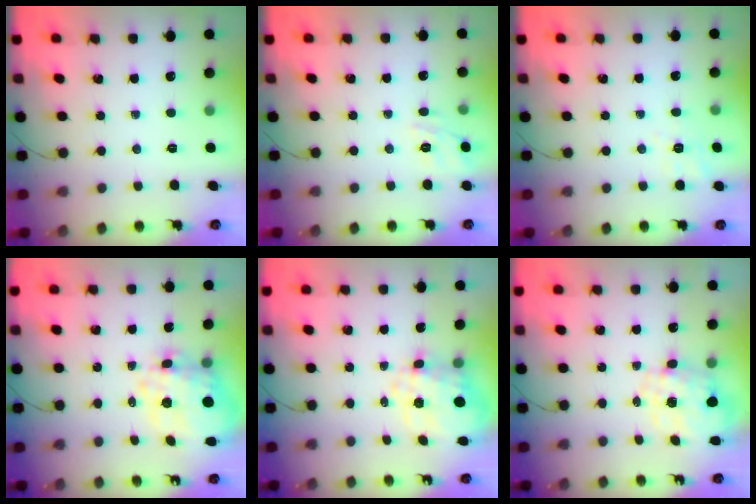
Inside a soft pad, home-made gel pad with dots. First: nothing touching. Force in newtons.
{"total": 10.7, "press": 10.6, "slide": 1.1}
{"total": 2.1, "press": 0.1, "slide": 2.1}
{"total": 8.1, "press": 7.3, "slide": 3.3}
{"total": 11.6, "press": 11.5, "slide": 1.4}
{"total": 2.5, "press": 2.3, "slide": 1.0}